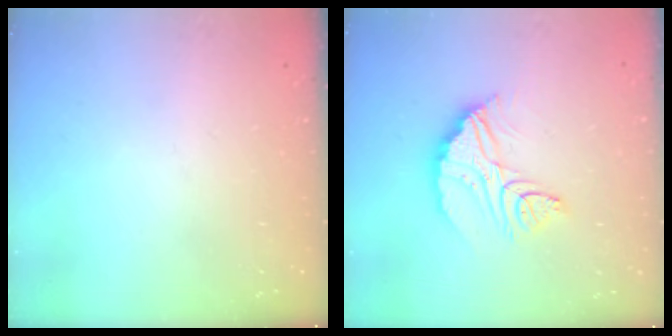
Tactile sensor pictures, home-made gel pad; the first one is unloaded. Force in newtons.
{"total": 12.3, "press": 12.3, "slide": 1.0}